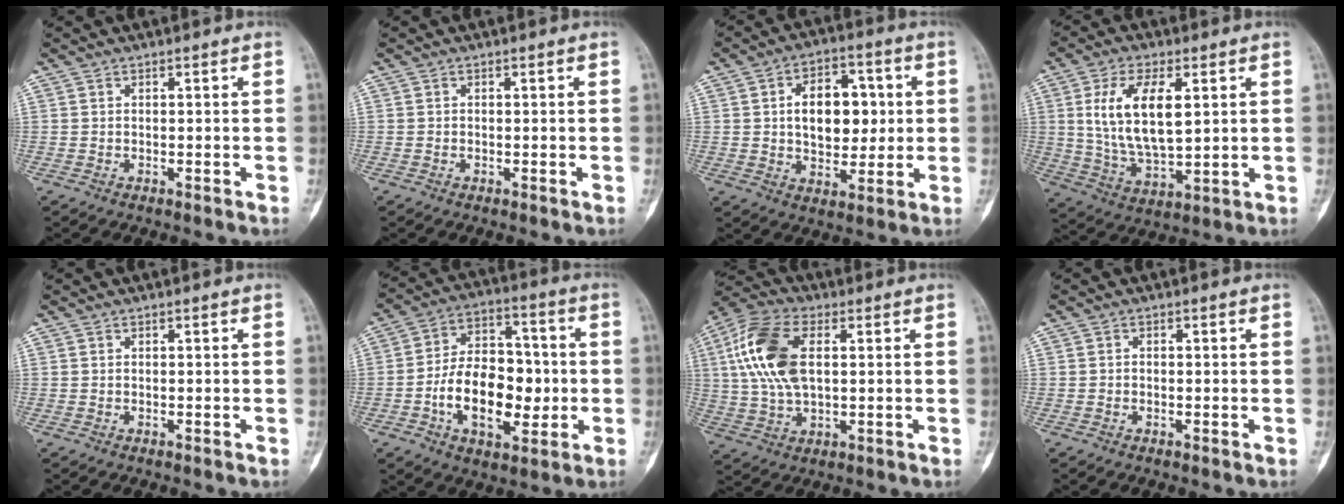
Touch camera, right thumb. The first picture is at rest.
{"total": 0.0}
{"total": 12.8, "force": [1.6, 8.3, 9.7], "torque": [-0.106, 0.005, 0.027]}
{"total": 14.1, "force": [3.4, 6.7, 11.9], "torque": [-0.218, -0.016, 0.071]}
{"total": 0.0}
{"total": 16.6, "force": [-2.9, 10.2, 12.8], "torque": [-0.180, 0.031, -0.044]}
{"total": 14.9, "force": [3.0, 8.1, 12.2], "torque": [-0.261, 0.012, 0.056]}
{"total": 0.0}